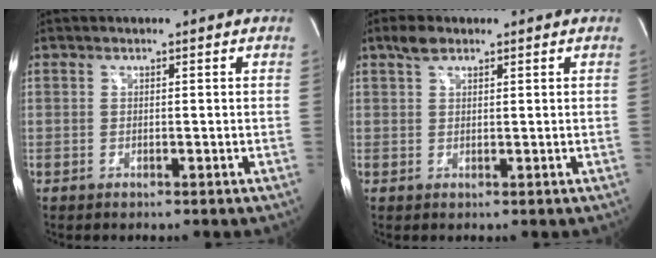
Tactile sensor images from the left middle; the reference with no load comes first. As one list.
[{"total": 2.4, "force": [1.7, 1.0, 1.2], "torque": [-0.032, 0.008, 0.035]}]